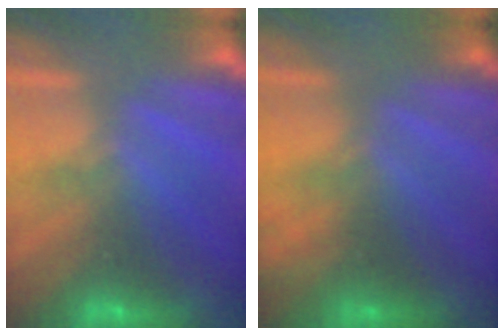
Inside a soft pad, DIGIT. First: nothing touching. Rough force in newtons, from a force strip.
{"total": 1.9}